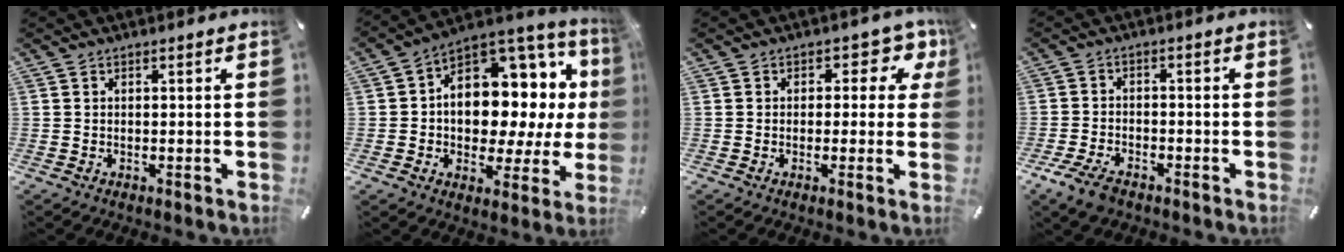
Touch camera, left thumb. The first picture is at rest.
{"total": 13.4, "force": [1.5, 10.4, 8.2], "torque": [-0.101, -0.038, 0.032]}
{"total": 5.3, "force": [1.5, 3.8, 3.4], "torque": [-0.034, -0.007, 0.017]}
{"total": 6.0, "force": [-4.0, 3.0, 3.1], "torque": [-0.078, 0.012, -0.078]}